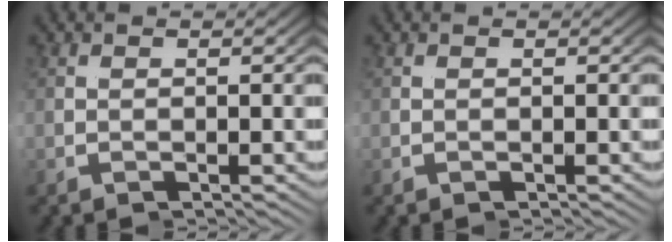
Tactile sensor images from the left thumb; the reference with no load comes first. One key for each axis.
{"total": 0.0}